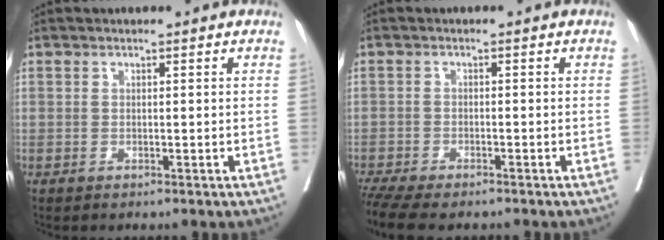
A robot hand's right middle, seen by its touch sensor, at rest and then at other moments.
{"total": 9.0, "force": [-7.6, 2.2, 4.4], "torque": [-0.080, -0.010, -0.120]}